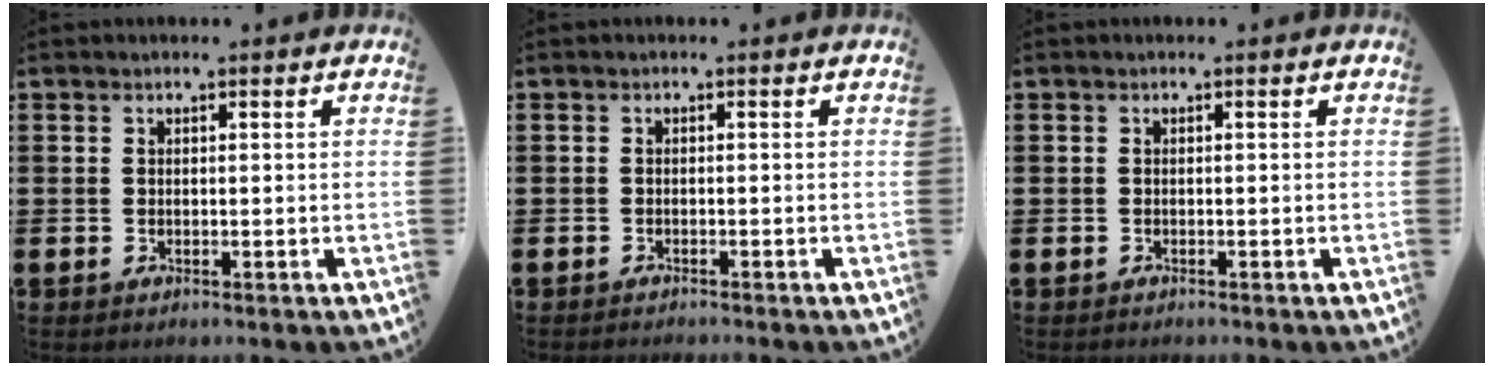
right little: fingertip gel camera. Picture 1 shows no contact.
{"total": 0.5, "force": [-0.5, -0.1, 0.0], "torque": [0.000, -0.002, -0.011]}
{"total": 0.0}